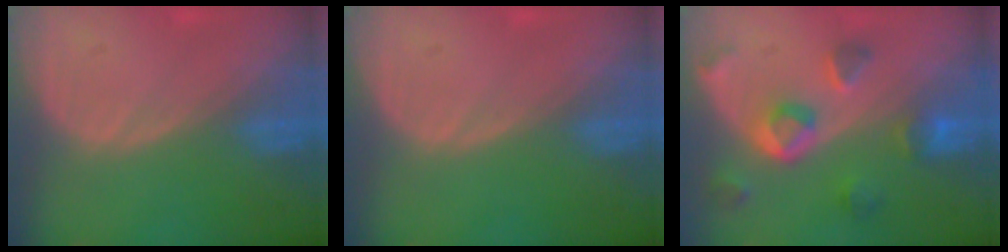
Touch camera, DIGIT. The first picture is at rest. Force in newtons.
{"total": 0.0}
{"total": 7.8, "press": 7.0, "slide": 3.5}